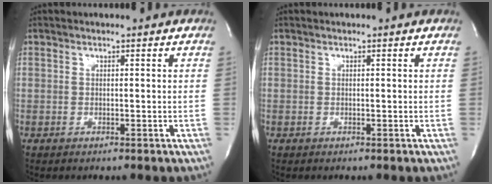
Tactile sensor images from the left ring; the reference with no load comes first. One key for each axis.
{"total": 0.0}